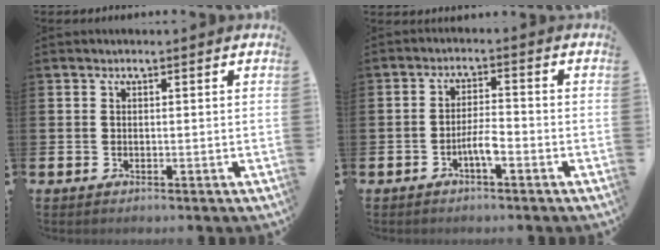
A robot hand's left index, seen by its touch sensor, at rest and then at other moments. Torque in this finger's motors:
{"motor_torque": [0.36, 0.25, 0.05, 0.09]}